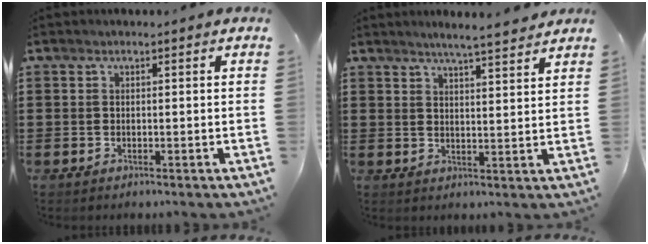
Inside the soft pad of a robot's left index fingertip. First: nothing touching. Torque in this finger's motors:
{"motor_torque": [0.11, -0.09, 0.07, 0.07]}